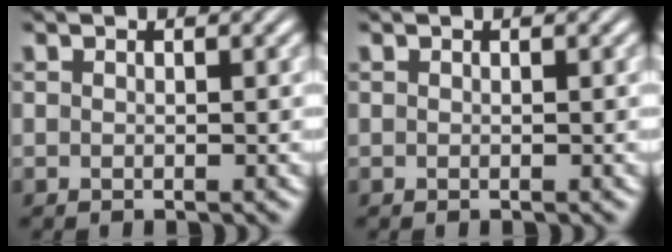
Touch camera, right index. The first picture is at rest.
{"total": 0.0}